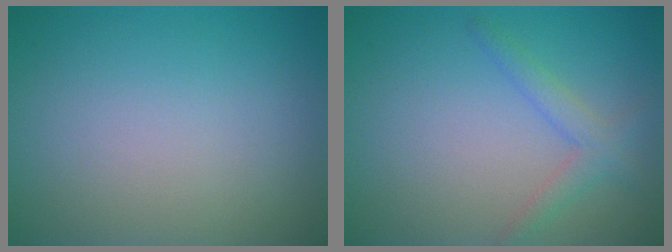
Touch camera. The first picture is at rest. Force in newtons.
{"total": 2.1, "press": 2.1, "slide": 0.1}